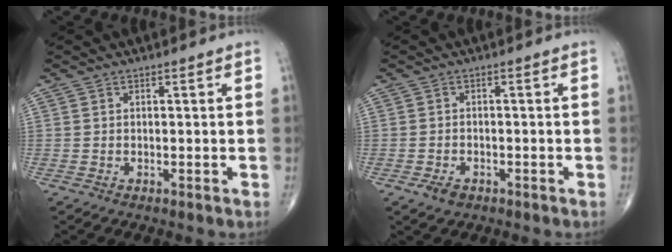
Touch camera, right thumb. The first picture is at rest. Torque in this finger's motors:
{"motor_torque": [0.60, 0.67, -0.23, -0.25, 0.01]}